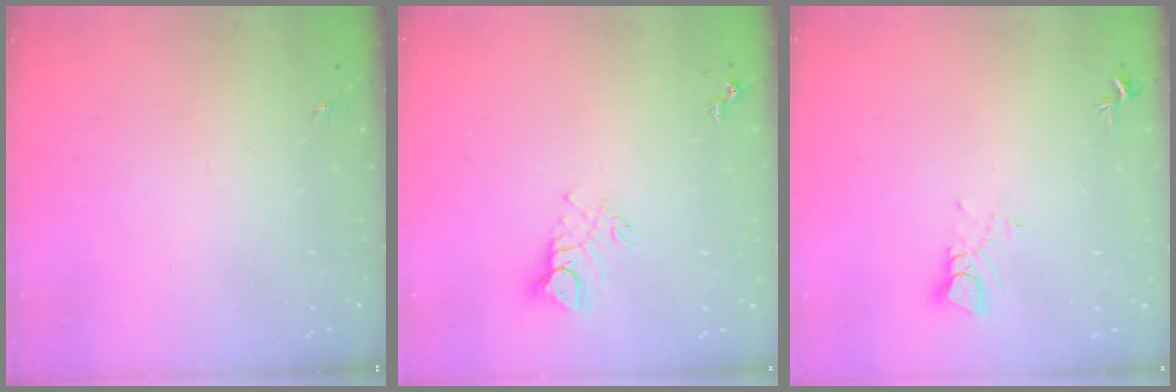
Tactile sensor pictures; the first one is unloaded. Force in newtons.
{"total": 6.8, "press": 6.8, "slide": 0.5}
{"total": 3.7, "press": 3.7, "slide": 0.3}